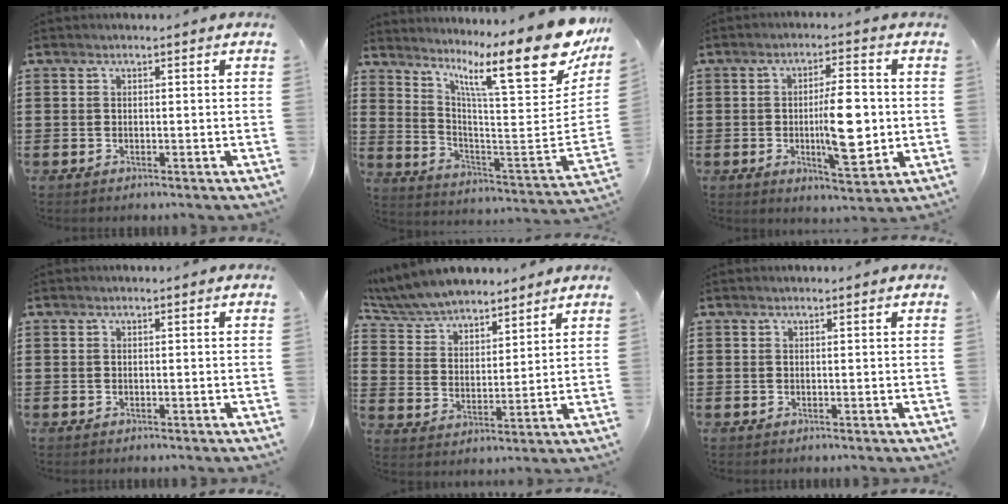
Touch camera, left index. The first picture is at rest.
{"total": 16.6, "force": [10.3, 2.7, 12.7], "torque": [-0.211, -0.081, 0.156]}
{"total": 10.3, "force": [-0.3, 3.5, 9.7], "torque": [-0.156, -0.010, -0.009]}
{"total": 0.0}
{"total": 7.1, "force": [6.8, 1.6, 1.3], "torque": [-0.060, -0.029, 0.124]}
{"total": 0.0}